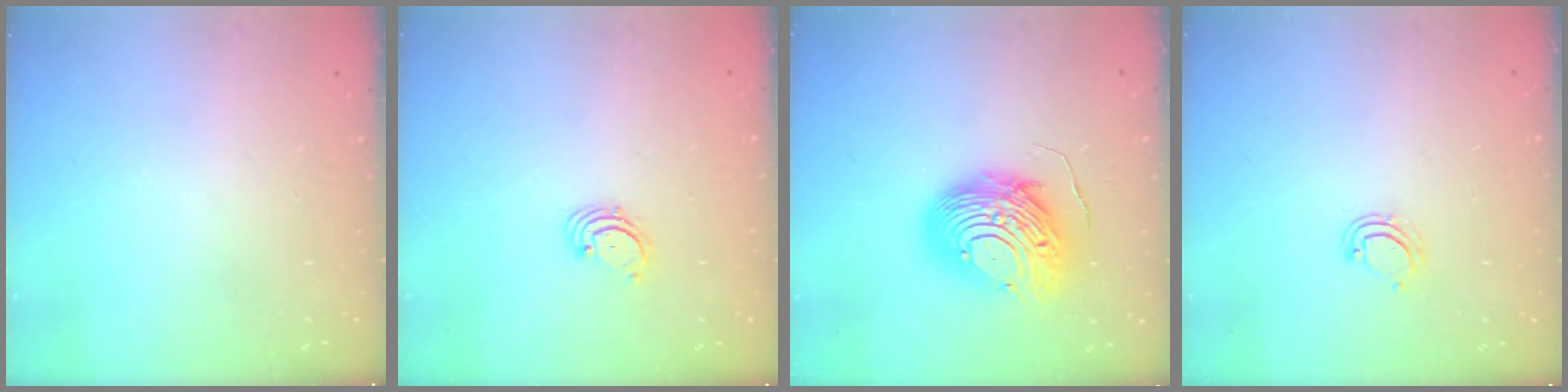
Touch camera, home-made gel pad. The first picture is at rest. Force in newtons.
{"total": 1.7, "press": 1.7, "slide": 0.2}
{"total": 13.5, "press": 13.4, "slide": 0.8}
{"total": 4.8, "press": 4.8, "slide": 0.4}